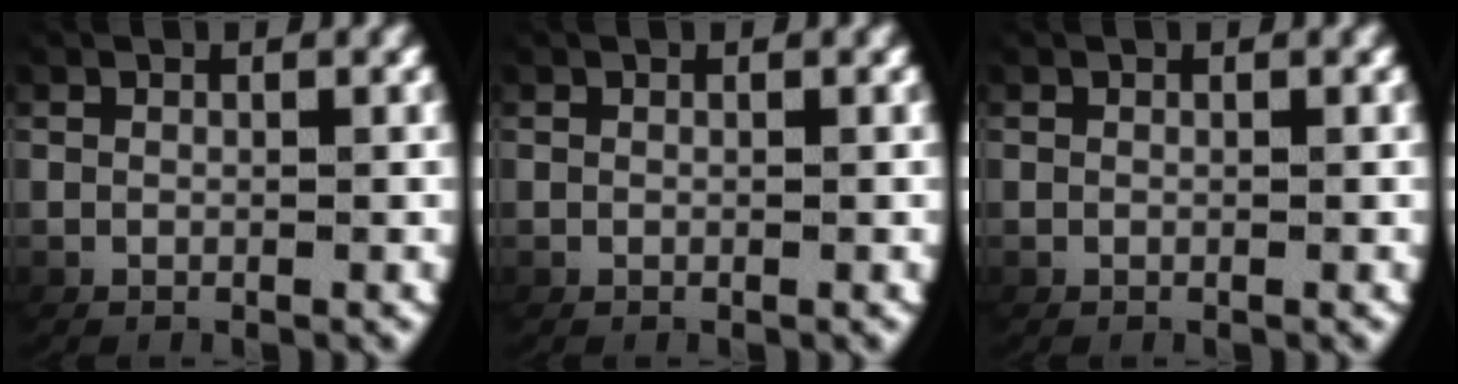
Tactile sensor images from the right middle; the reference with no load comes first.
{"total": 0.0}
{"total": 0.0}